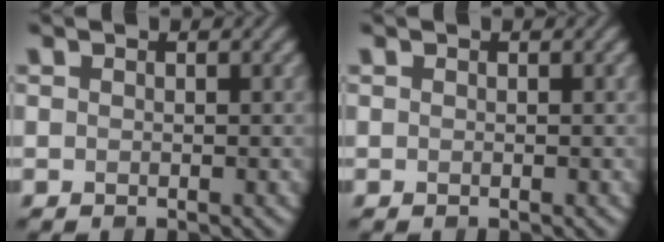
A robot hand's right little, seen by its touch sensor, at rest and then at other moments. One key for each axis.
{"total": 0.0}